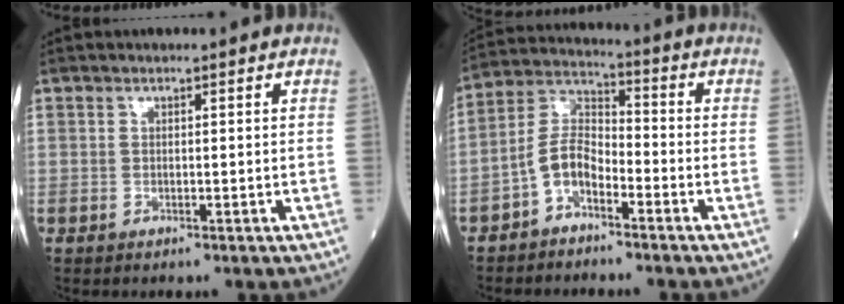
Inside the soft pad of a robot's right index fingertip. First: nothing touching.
{"total": 6.5, "force": [-3.6, 3.3, 4.3], "torque": [-0.094, 0.020, -0.076]}